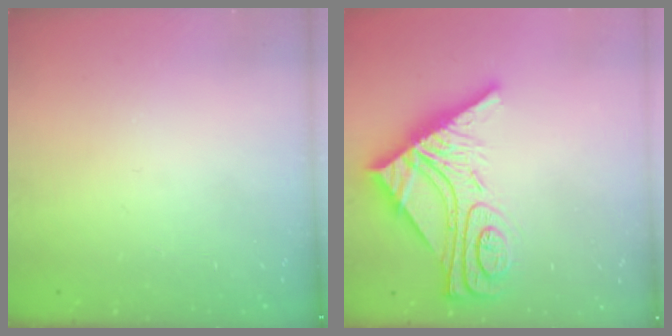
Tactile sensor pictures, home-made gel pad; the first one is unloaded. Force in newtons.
{"total": 14.7, "press": 14.7, "slide": 1.3}